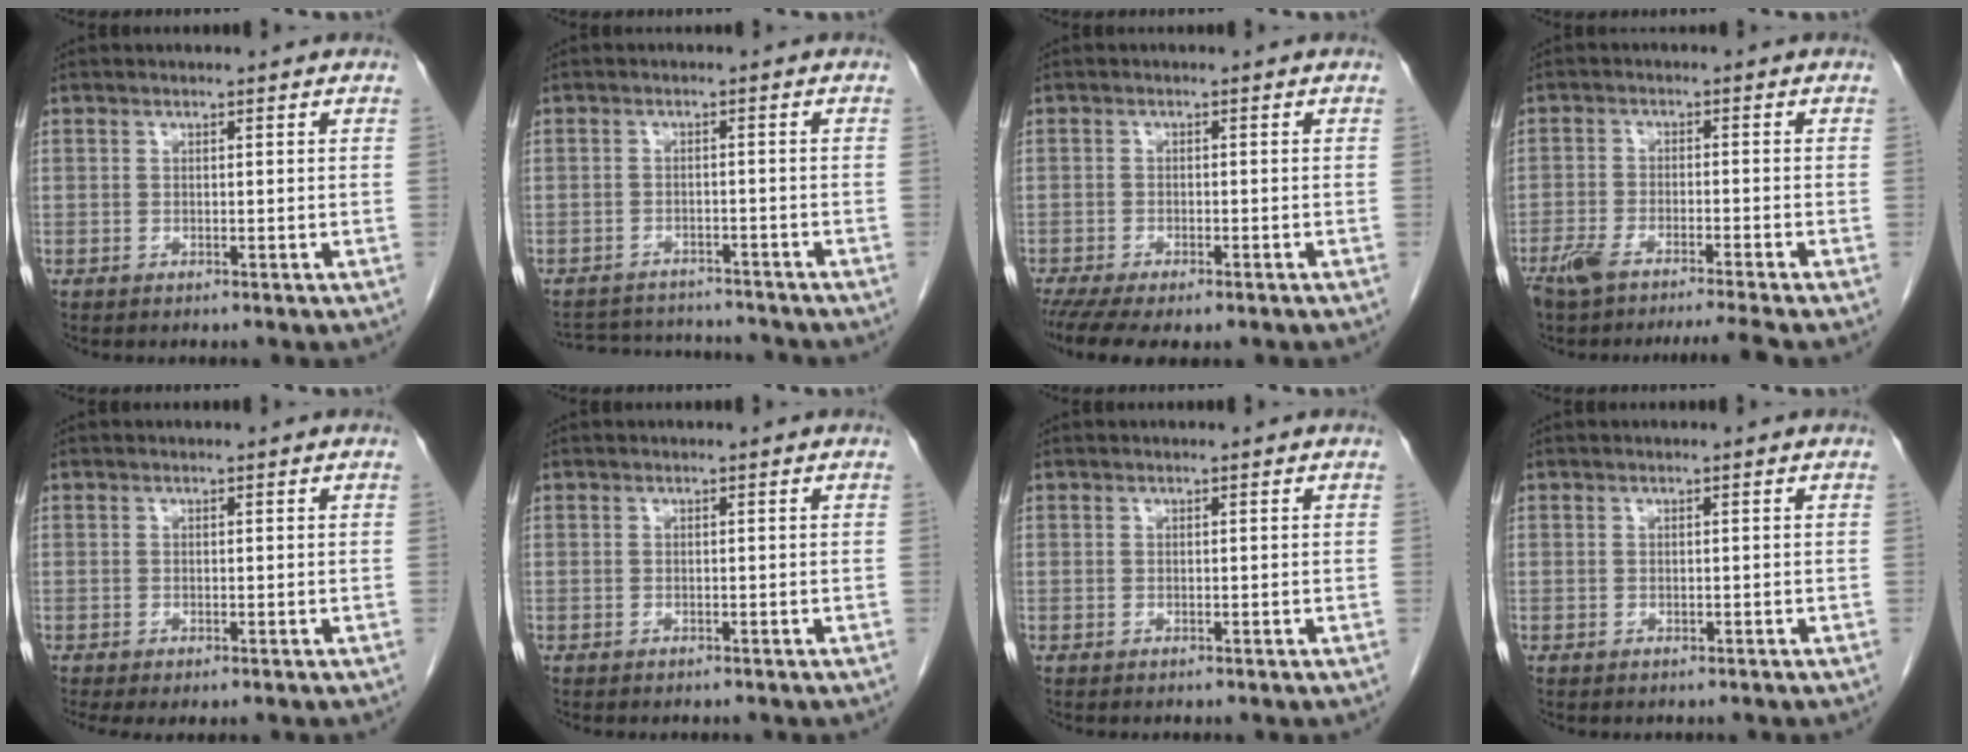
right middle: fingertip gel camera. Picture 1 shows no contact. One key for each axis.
{"total": 9.8, "fx": -9.5, "fy": 1.7, "fz": 1.8, "tx": -0.034, "ty": 0.011, "tz": -0.131}
{"total": 8.8, "fx": -6.7, "fy": 2.7, "fz": 5.1, "tx": -0.082, "ty": -0.011, "tz": -0.100}
{"total": 8.5, "fx": -7.0, "fy": -0.3, "fz": 4.7, "tx": -0.076, "ty": -0.015, "tz": -0.117}
{"total": 2.7, "fx": -2.0, "fy": 0.8, "fz": 1.6, "tx": -0.022, "ty": -0.011, "tz": -0.028}
{"total": 1.3, "fx": -1.2, "fy": 0.3, "fz": 0.4, "tx": -0.015, "ty": -0.005, "tz": -0.015}
{"total": 0.0}
{"total": 0.0}